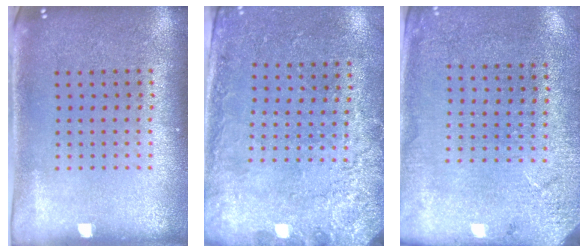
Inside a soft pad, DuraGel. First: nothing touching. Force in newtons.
{"total": 2.7, "press": 2.2, "slide": 1.5}
{"total": 2.6, "press": 2.4, "slide": 0.9}